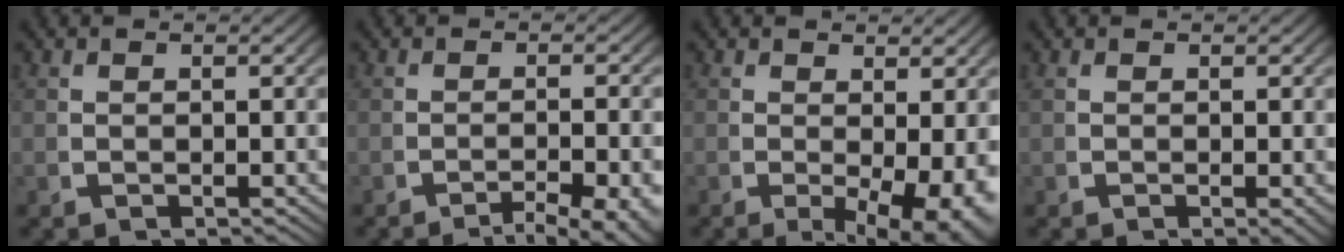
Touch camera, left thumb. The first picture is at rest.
{"total": 5.1, "force": [-3.8, 1.3, 3.1], "torque": [-0.039, -0.012, -0.056]}
{"total": 6.2, "force": [-1.1, 3.3, 5.1], "torque": [-0.081, -0.028, -0.007]}
{"total": 1.1, "force": [-0.1, 0.1, 1.0], "torque": [-0.016, -0.002, 0.001]}